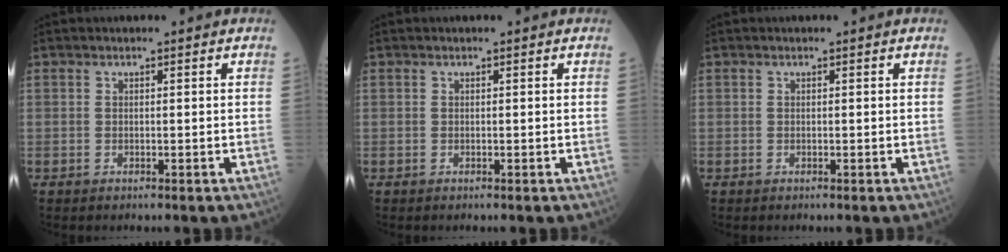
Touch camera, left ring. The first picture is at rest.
{"total": 0.0}
{"total": 0.0}